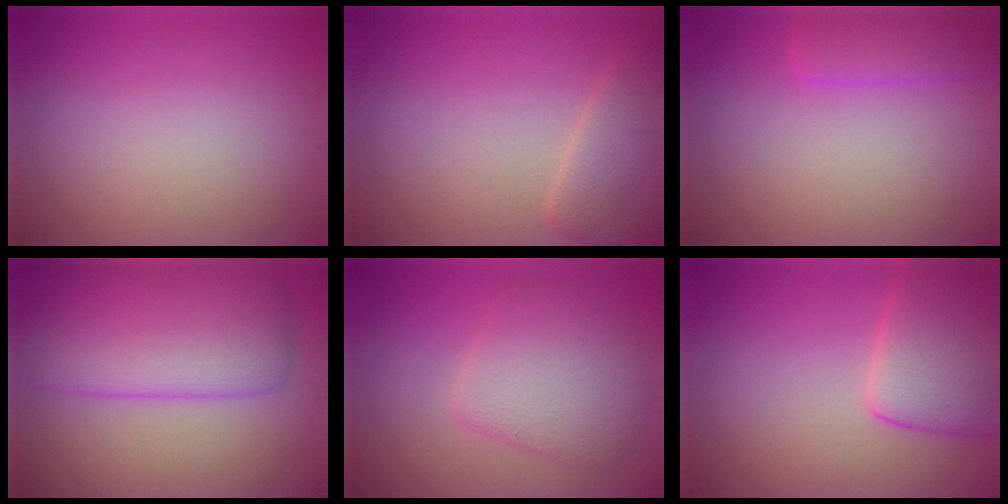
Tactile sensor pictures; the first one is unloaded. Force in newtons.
{"total": 4.2, "press": 4.2, "slide": 0.1}
{"total": 3.1, "press": 3.1, "slide": 0.3}
{"total": 8.3, "press": 8.3, "slide": 0.0}
{"total": 4.9, "press": 4.9, "slide": 0.3}
{"total": 5.7, "press": 5.7, "slide": 0.7}